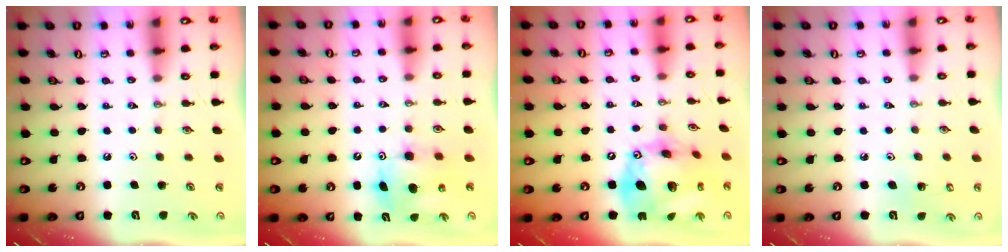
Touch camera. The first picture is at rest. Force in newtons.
{"total": 8.0, "press": 8.0, "slide": 0.4}
{"total": 22.3, "press": 22.2, "slide": 2.4}
{"total": 3.2, "press": 3.2, "slide": 0.1}